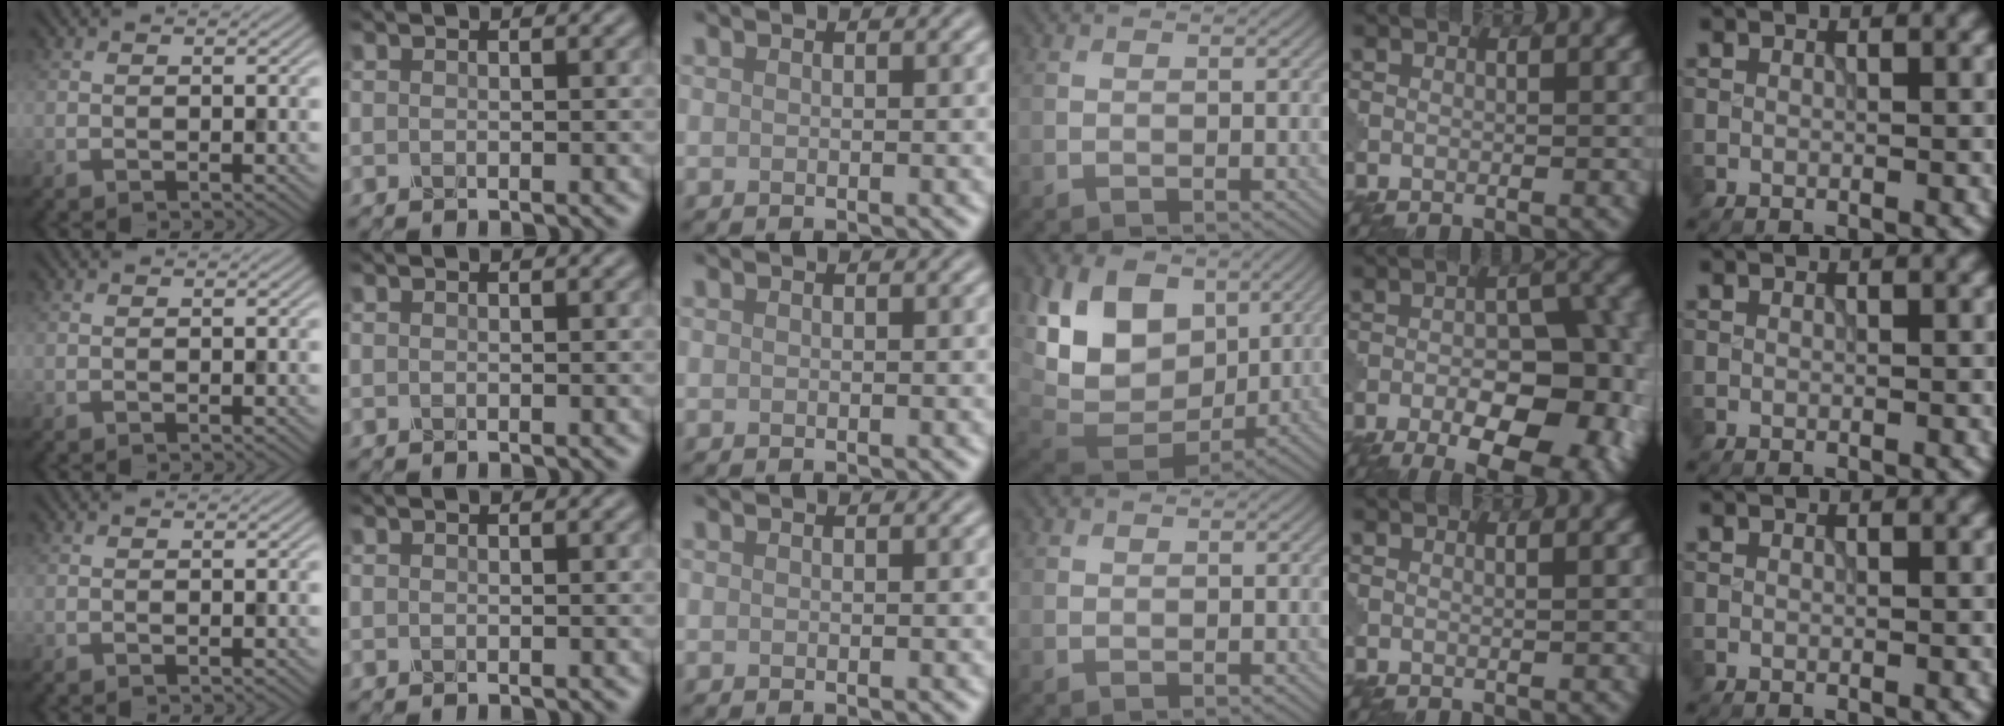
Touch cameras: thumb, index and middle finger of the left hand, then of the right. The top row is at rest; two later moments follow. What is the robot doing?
{"motion": "wrap", "object": "tissue paper"}